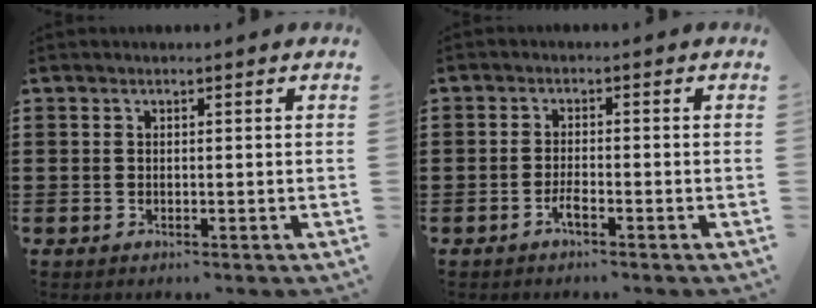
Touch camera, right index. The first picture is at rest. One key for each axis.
{"total": 2.0, "fx": -1.3, "fy": 0.4, "fz": 1.5, "tx": -0.035, "ty": -0.004, "tz": -0.026}